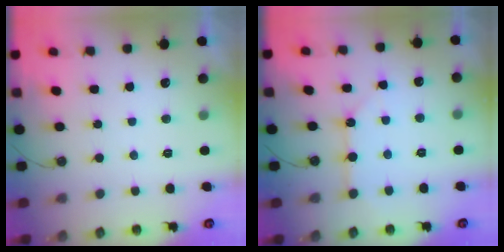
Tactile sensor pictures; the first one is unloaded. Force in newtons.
{"total": 4.1, "press": 4.1, "slide": 0.4}